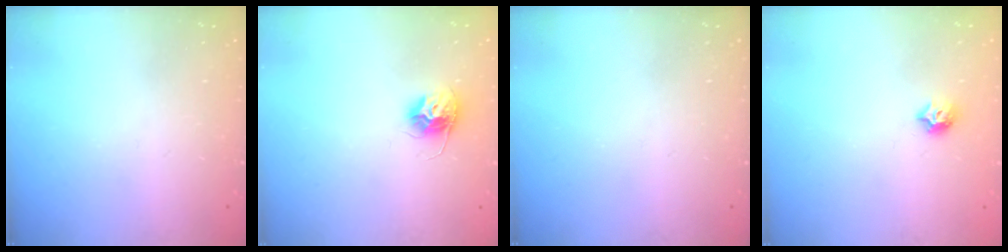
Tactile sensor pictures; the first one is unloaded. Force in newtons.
{"total": 10.1, "press": 10.1, "slide": 0.7}
{"total": 0.0}
{"total": 6.3, "press": 6.3, "slide": 0.8}